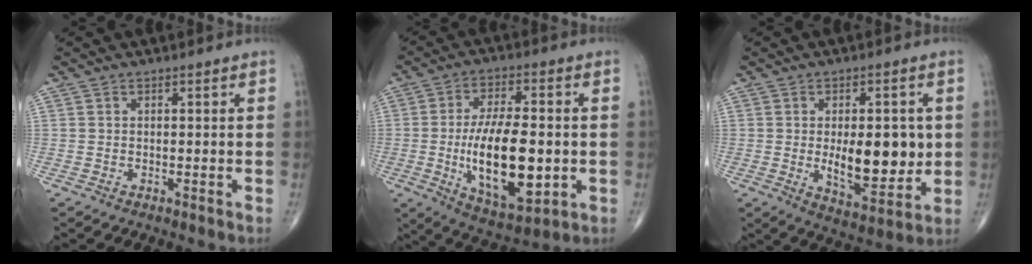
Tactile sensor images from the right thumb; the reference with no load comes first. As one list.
[{"total": 18.2, "force": [-2.3, 7.9, 16.2], "torque": [-0.260, -0.003, -0.026]}, {"total": 13.3, "force": [0.0, 6.2, 11.8], "torque": [-0.139, -0.021, 0.013]}]